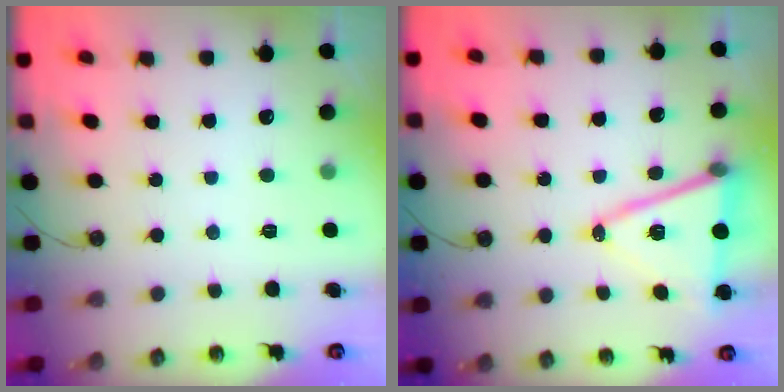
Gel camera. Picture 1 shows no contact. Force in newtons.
{"total": 14.8, "press": 14.3, "slide": 3.9}